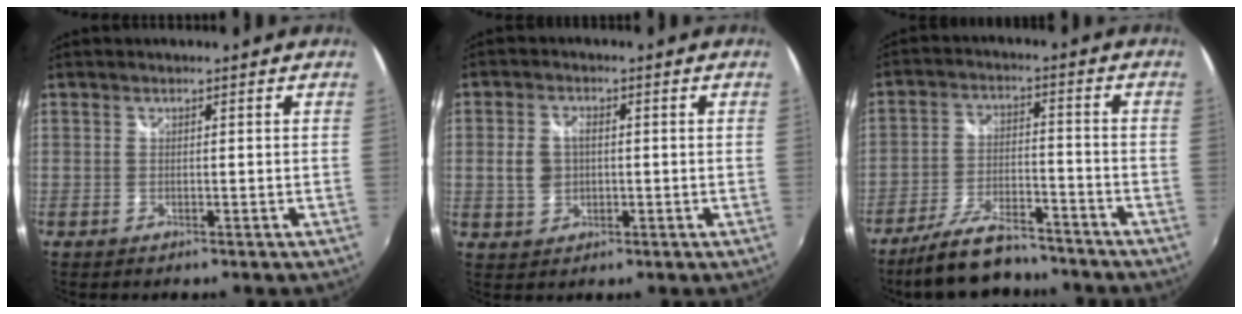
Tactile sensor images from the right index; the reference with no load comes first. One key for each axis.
{"total": 4.9, "fx": -0.1, "fy": 3.8, "fz": 3.1, "tx": -0.062, "ty": 0.005, "tz": 0.002}
{"total": 13.1, "fx": -10.9, "fy": 4.0, "fz": 5.9, "tx": -0.133, "ty": -0.004, "tz": -0.179}